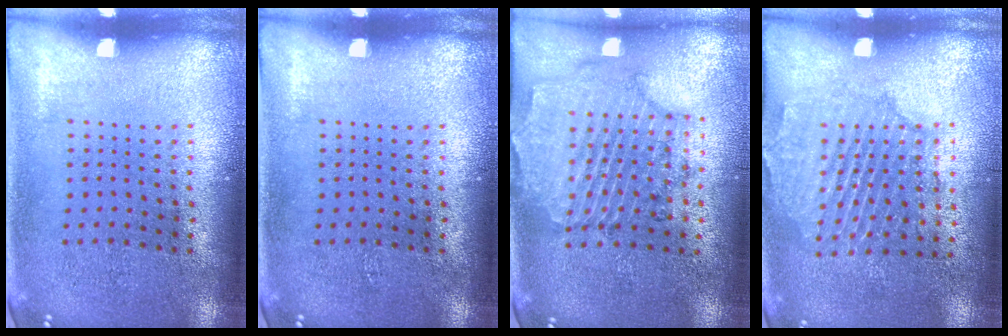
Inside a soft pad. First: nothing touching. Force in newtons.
{"total": 0.0}
{"total": 1.0, "press": 1.0, "slide": 0.3}
{"total": 1.6, "press": 1.6, "slide": 0.3}